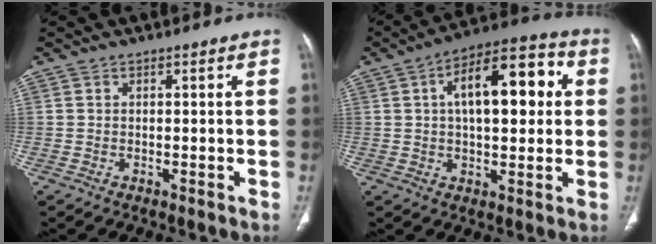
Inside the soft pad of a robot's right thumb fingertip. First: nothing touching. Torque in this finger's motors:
{"motor_torque": [-0.35, 2.57, 1.16, -0.14, 0.29]}